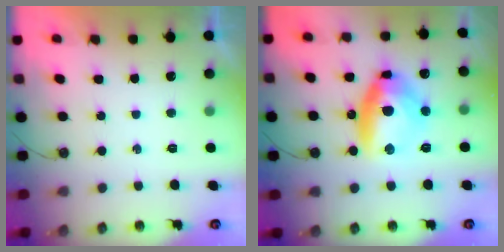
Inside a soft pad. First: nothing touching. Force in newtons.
{"total": 12.8, "press": 12.7, "slide": 1.8}